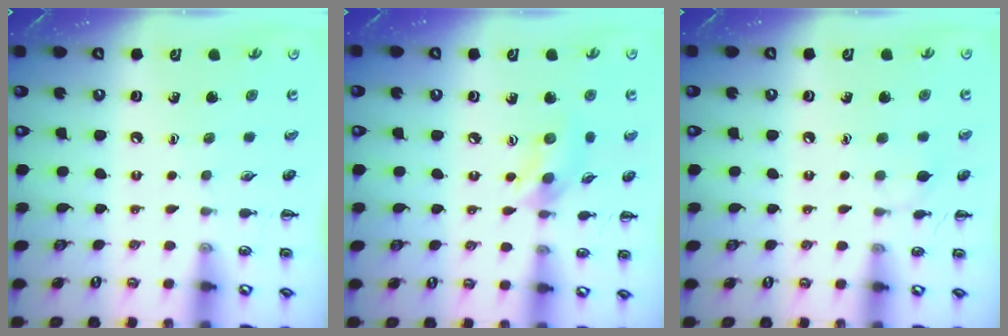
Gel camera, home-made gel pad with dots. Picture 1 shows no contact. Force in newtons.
{"total": 5.8, "press": 5.7, "slide": 0.6}
{"total": 5.2, "press": 4.9, "slide": 1.7}